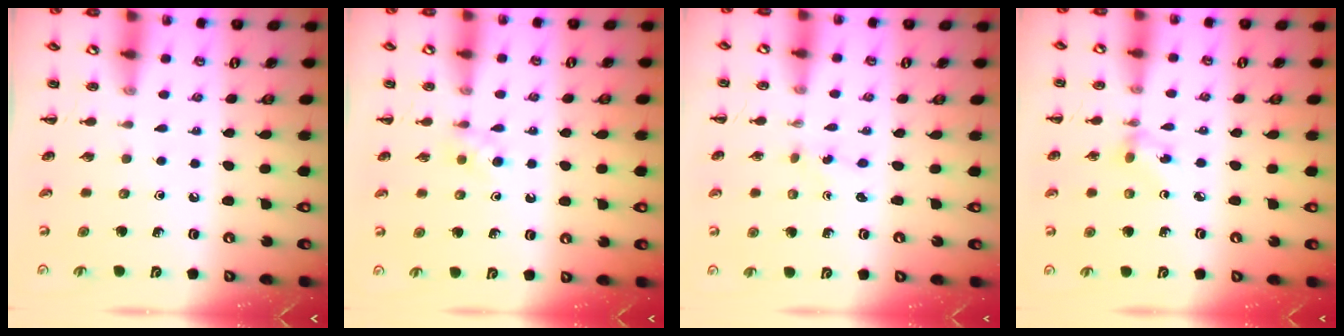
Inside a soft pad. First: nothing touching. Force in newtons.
{"total": 3.0, "press": 2.7, "slide": 1.2}
{"total": 1.7, "press": 1.5, "slide": 0.6}
{"total": 2.9, "press": 2.8, "slide": 0.9}